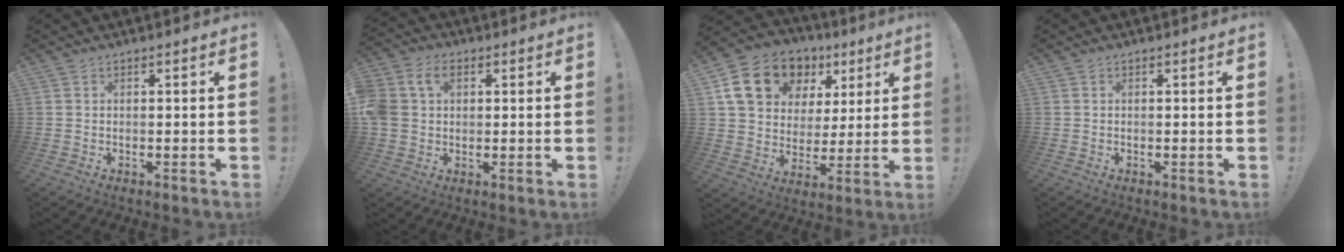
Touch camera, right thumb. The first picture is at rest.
{"total": 9.0, "force": [2.2, 6.8, 5.5], "torque": [-0.114, 0.006, 0.045]}
{"total": 18.3, "force": [9.1, 13.1, 9.0], "torque": [-0.143, -0.033, 0.182]}
{"total": 0.0}